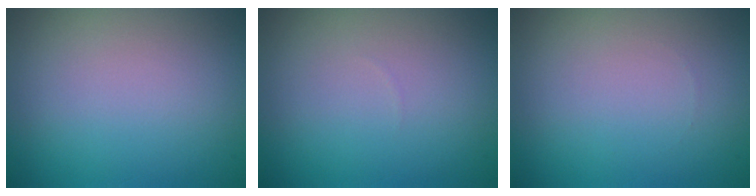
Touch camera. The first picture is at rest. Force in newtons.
{"total": 0.0}
{"total": 0.0}